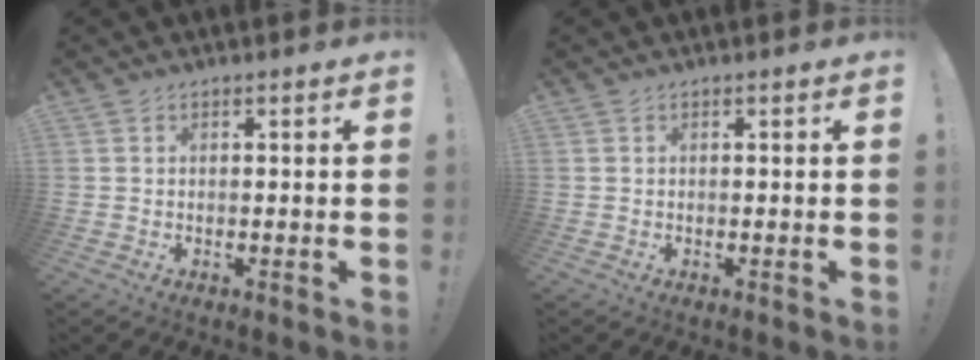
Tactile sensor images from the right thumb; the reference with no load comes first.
{"total": 0.0}